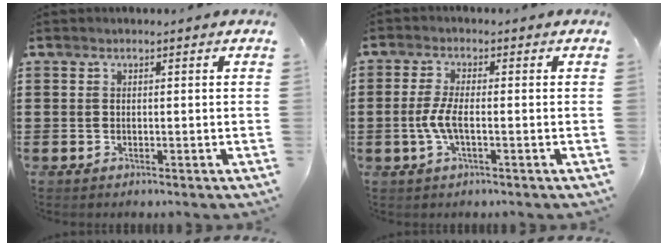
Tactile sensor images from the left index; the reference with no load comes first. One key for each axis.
{"total": 4.2, "fx": -0.9, "fy": 1.1, "fz": 4.0, "tx": -0.098, "ty": -0.008, "tz": -0.024}